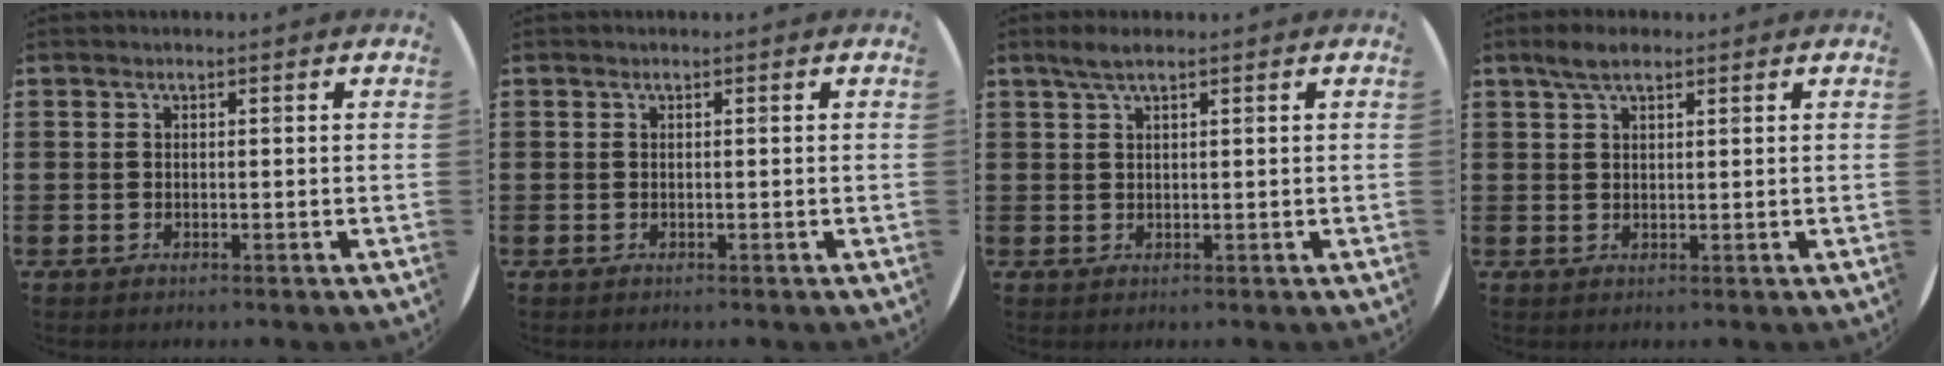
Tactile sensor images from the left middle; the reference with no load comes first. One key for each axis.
{"total": 0.0}
{"total": 2.1, "fx": 1.5, "fy": 0.2, "fz": 1.5, "tx": -0.030, "ty": 0.004, "tz": 0.026}
{"total": 3.2, "fx": 2.3, "fy": 1.1, "fz": 2.0, "tx": -0.034, "ty": 0.004, "tz": 0.039}